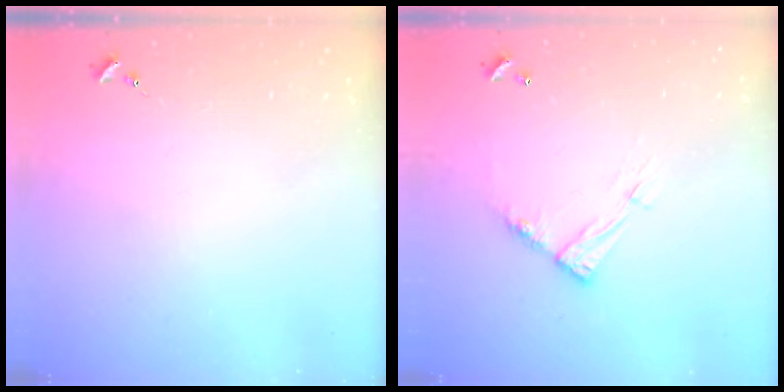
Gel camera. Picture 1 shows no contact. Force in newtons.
{"total": 9.4, "press": 9.4, "slide": 0.5}